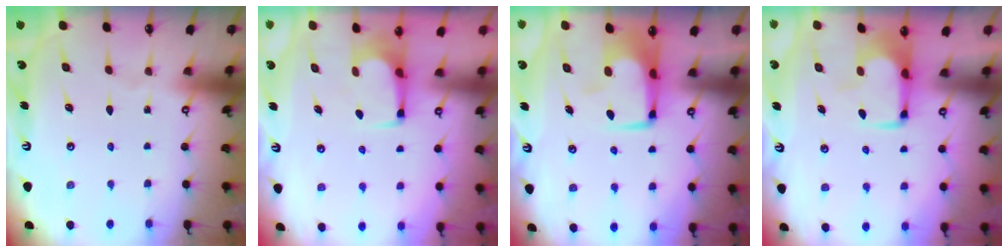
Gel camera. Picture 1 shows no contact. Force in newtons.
{"total": 2.5, "press": 2.4, "slide": 0.4}
{"total": 6.3, "press": 6.2, "slide": 1.0}
{"total": 1.7, "press": 1.6, "slide": 0.5}